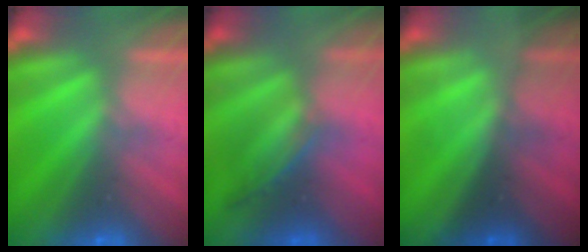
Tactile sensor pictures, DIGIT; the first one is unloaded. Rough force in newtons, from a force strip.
{"total": 4.4}
{"total": 1.4}